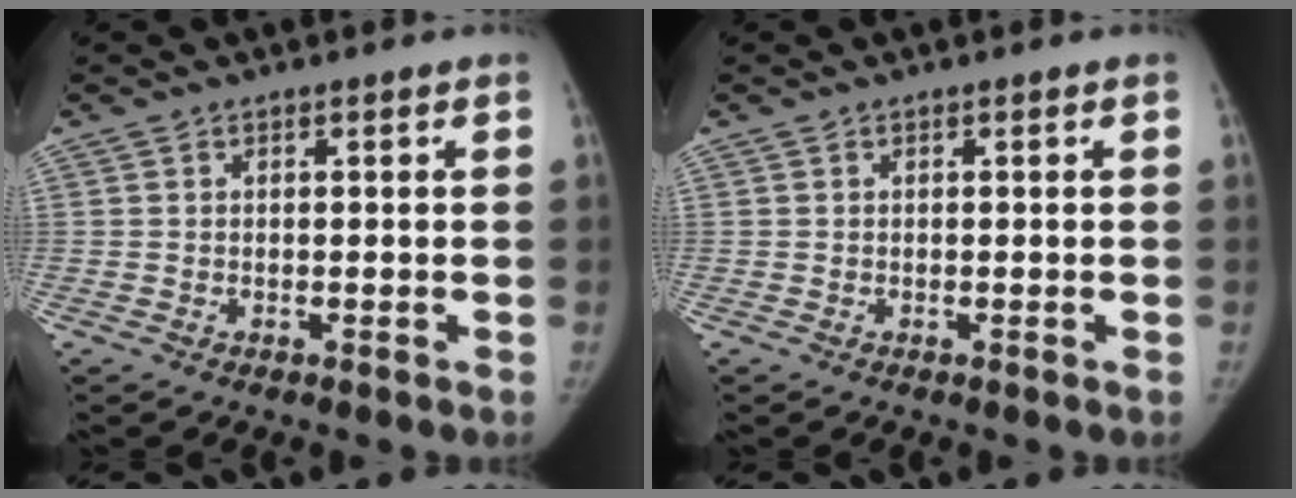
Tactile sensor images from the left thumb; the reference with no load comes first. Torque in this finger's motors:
{"motor_torque": [-0.02, 0.02, 0.18, -0.18, 0.00]}